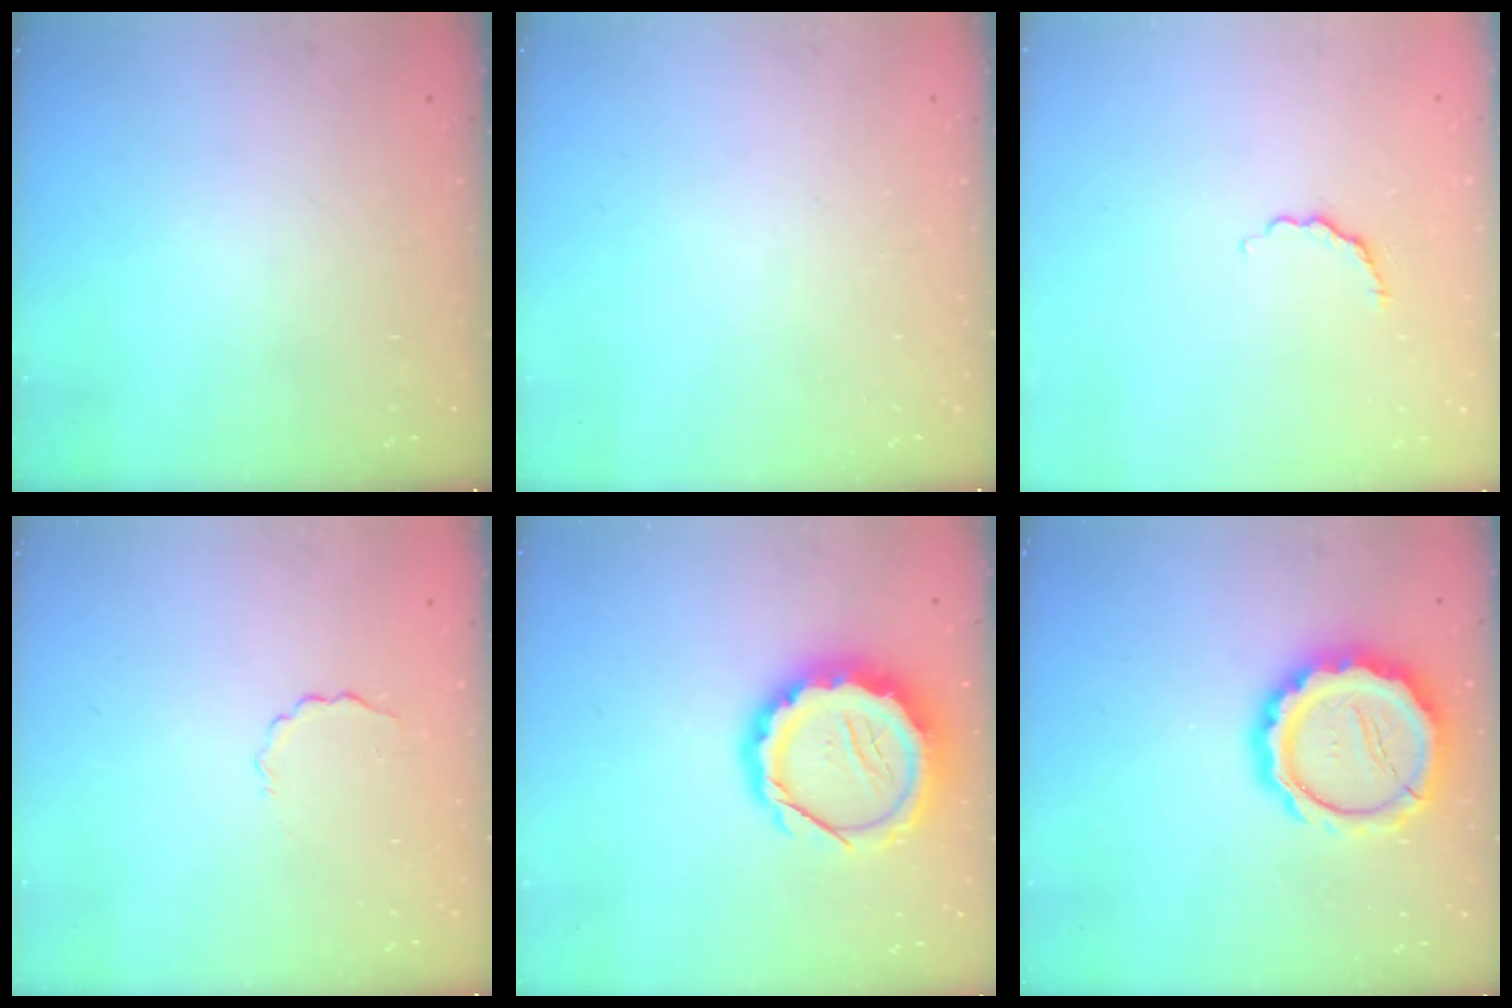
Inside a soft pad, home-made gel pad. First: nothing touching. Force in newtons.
{"total": 0.0}
{"total": 3.4, "press": 3.3, "slide": 0.6}
{"total": 2.0, "press": 1.9, "slide": 0.7}
{"total": 13.8, "press": 13.6, "slide": 2.6}
{"total": 15.6, "press": 15.4, "slide": 2.8}